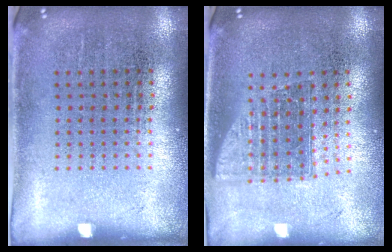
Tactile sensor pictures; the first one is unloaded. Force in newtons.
{"total": 1.5, "press": 1.2, "slide": 0.9}